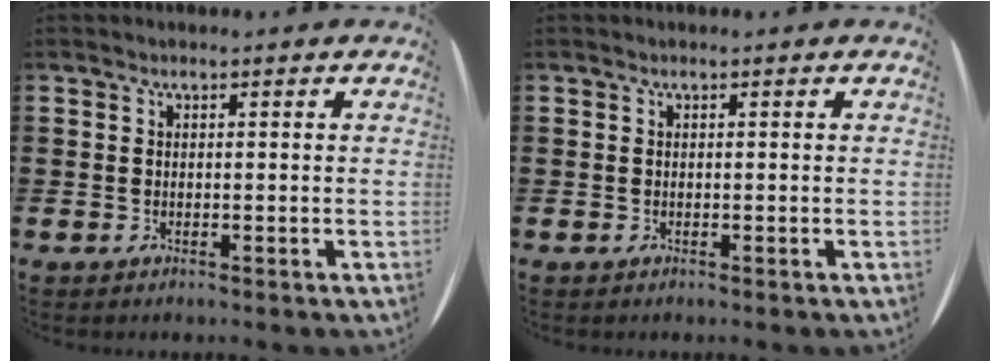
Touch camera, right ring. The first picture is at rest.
{"total": 0.0}